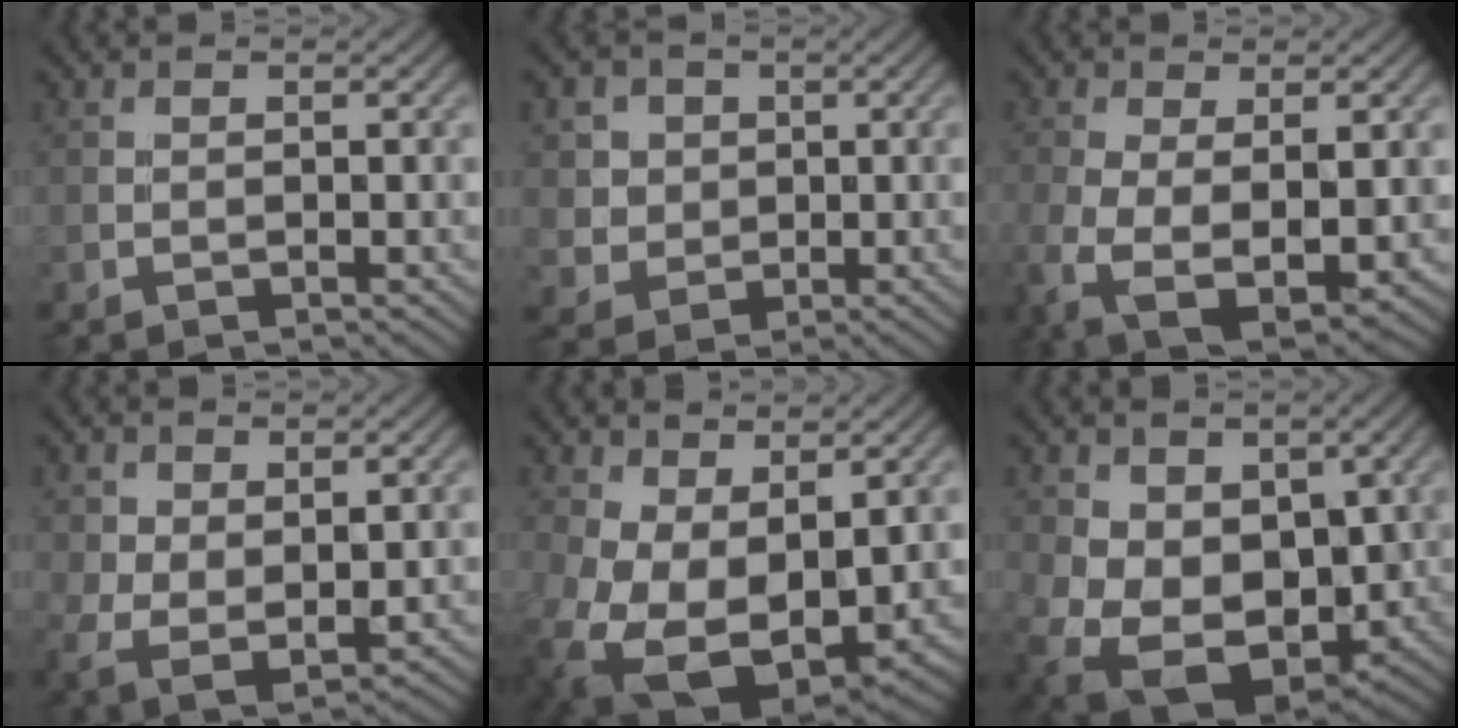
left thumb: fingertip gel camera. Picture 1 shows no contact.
{"total": 6.5, "force": [2.2, 5.8, 2.0], "torque": [-0.084, -0.005, 0.040]}
{"total": 9.3, "force": [-1.8, 5.1, 7.5], "torque": [-0.182, -0.041, -0.019]}
{"total": 5.6, "force": [1.7, 3.7, 3.9], "torque": [-0.098, -0.017, 0.034]}
{"total": 13.7, "force": [-1.4, 8.6, 10.6], "torque": [-0.243, -0.048, 0.001]}
{"total": 12.2, "force": [-0.8, 8.9, 8.3], "torque": [-0.183, -0.038, -0.003]}